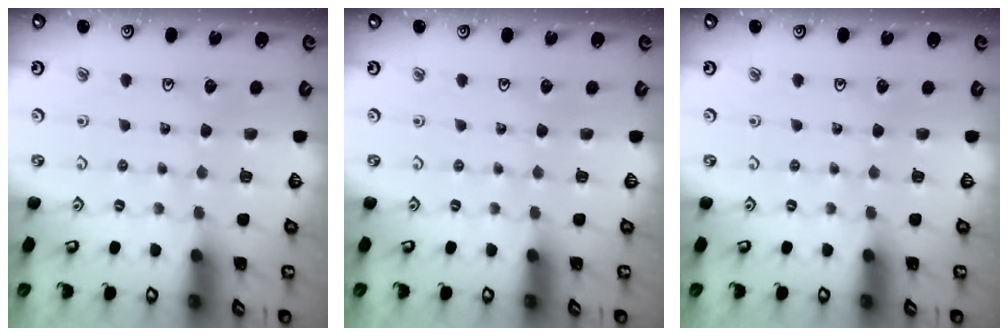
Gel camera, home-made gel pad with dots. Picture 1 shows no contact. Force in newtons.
{"total": 0.0}
{"total": 0.0}